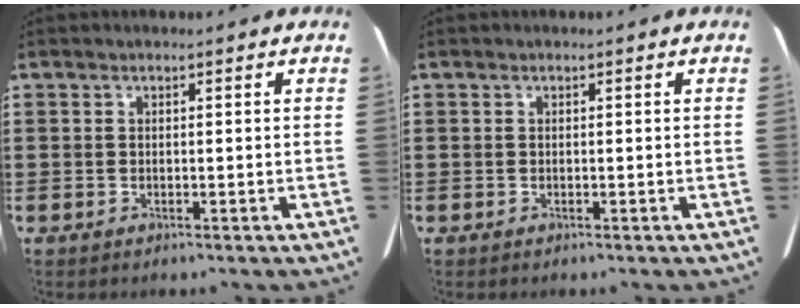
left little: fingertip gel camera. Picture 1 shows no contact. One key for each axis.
{"total": 0.0}